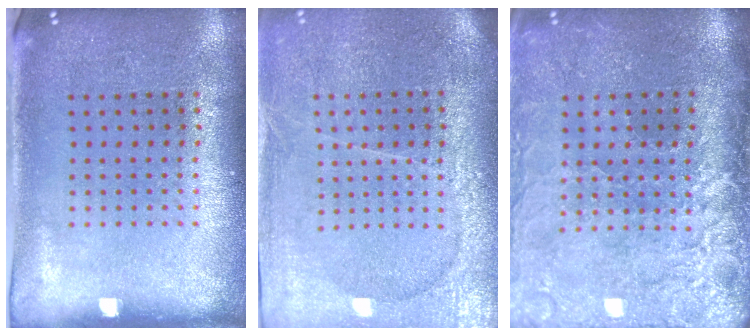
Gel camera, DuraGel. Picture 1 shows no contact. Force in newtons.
{"total": 3.7, "press": 3.3, "slide": 1.6}
{"total": 4.3, "press": 3.6, "slide": 2.3}